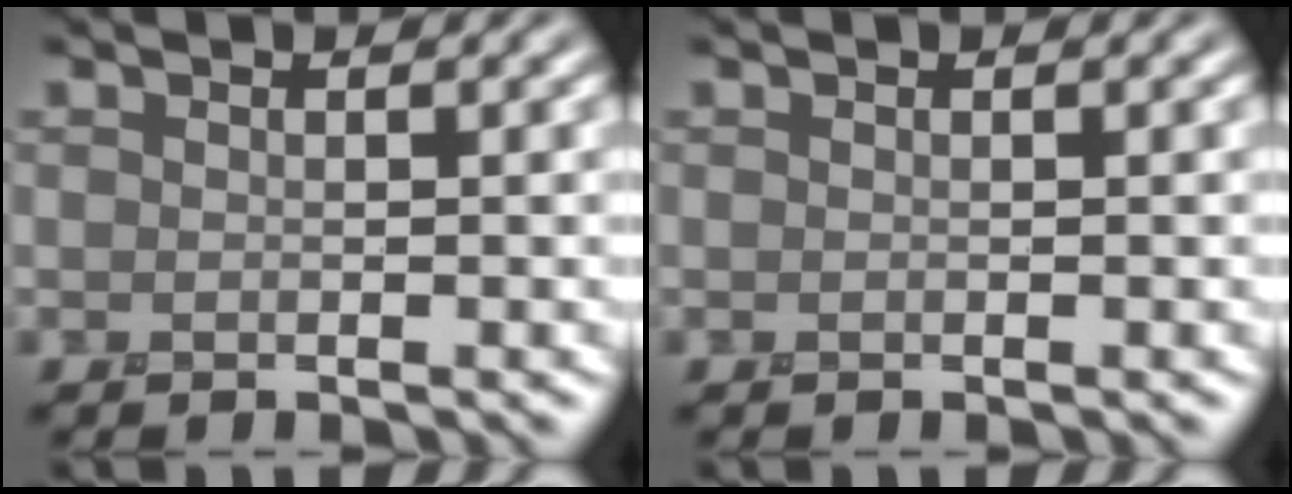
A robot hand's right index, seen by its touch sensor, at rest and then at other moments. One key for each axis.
{"total": 0.0}